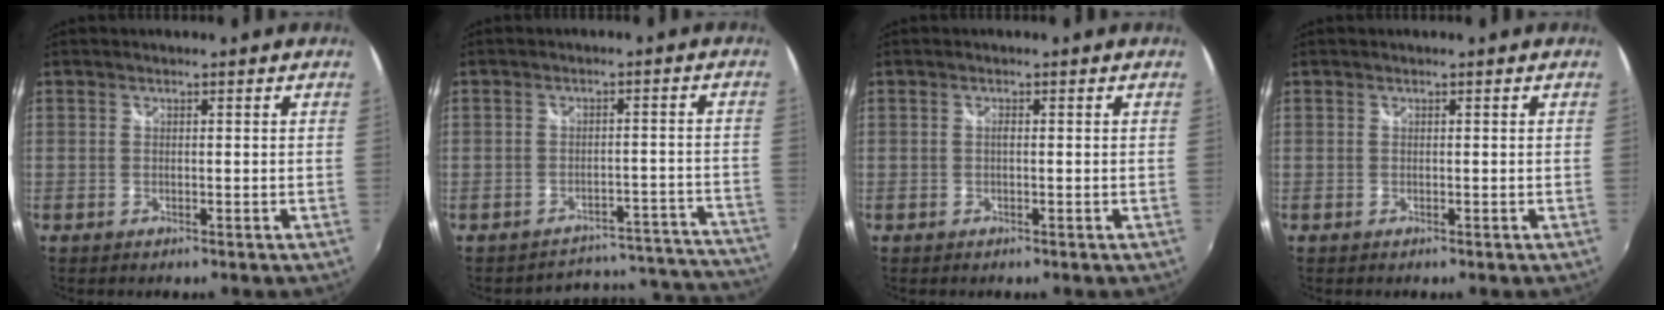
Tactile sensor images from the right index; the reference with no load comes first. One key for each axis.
{"total": 17.7, "fx": -16.7, "fy": 5.4, "fz": 2.1, "tx": -0.020, "ty": 0.054, "tz": -0.196}
{"total": 0.6, "fx": -0.1, "fy": 0.1, "fz": 0.5, "tx": -0.010, "ty": 0.003, "tz": -0.003}
{"total": 0.0}